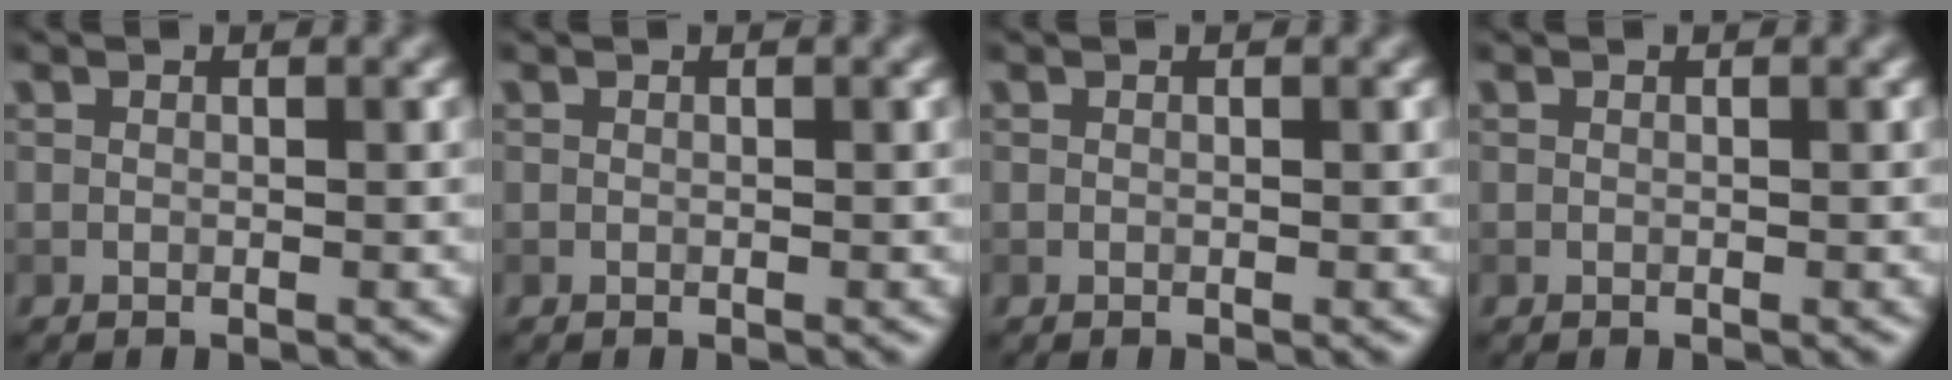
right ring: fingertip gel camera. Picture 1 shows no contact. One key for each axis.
{"total": 0.0}
{"total": 0.0}
{"total": 0.0}